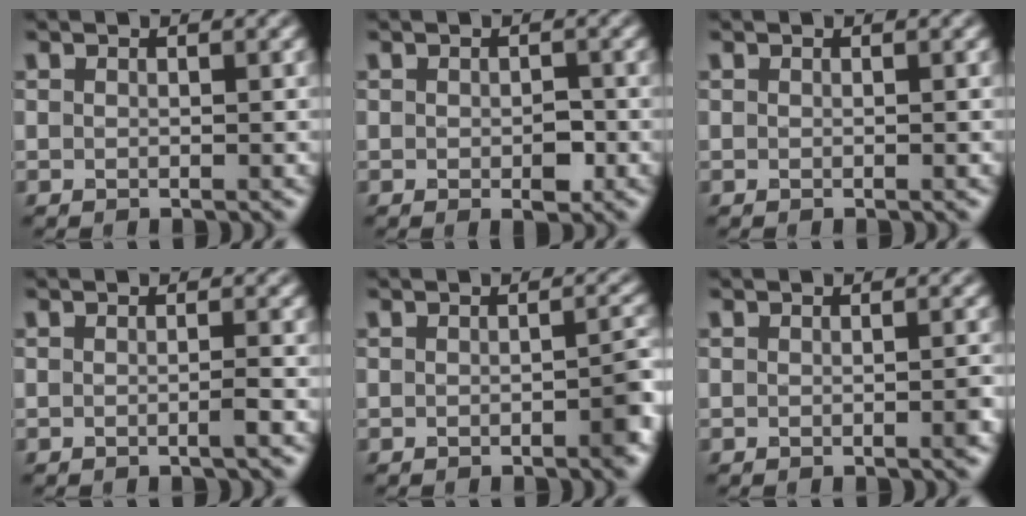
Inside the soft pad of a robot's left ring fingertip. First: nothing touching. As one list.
[{"total": 1.7, "force": [-0.4, 0.9, 1.4], "torque": [-0.019, -0.002, -0.005]}, {"total": 0.0}, {"total": 1.1, "force": [-0.4, 0.1, 1.0], "torque": [-0.014, -0.001, -0.010]}, {"total": 2.1, "force": [-0.9, 0.4, 1.9], "torque": [-0.023, 0.004, -0.013]}, {"total": 0.9, "force": [-0.3, 0.1, 0.8], "torque": [-0.010, 0.001, -0.004]}]